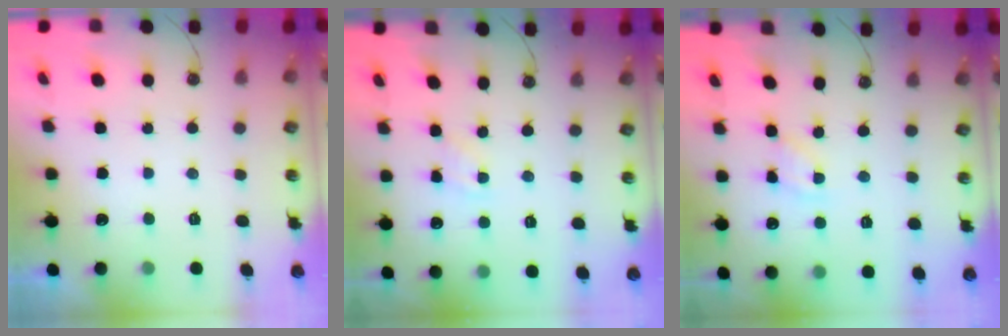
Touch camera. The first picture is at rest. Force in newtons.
{"total": 2.5, "press": 2.5, "slide": 0.5}
{"total": 3.9, "press": 3.9, "slide": 0.5}